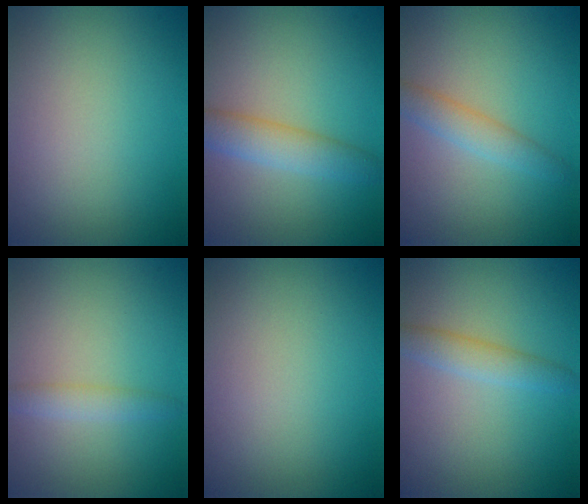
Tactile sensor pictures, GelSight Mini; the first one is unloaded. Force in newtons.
{"total": 3.5, "press": 3.5, "slide": 0.1}
{"total": 2.3, "press": 2.3, "slide": 0.1}
{"total": 1.6, "press": 1.6, "slide": 0.1}
{"total": 0.0}
{"total": 2.3, "press": 2.3, "slide": 0.1}